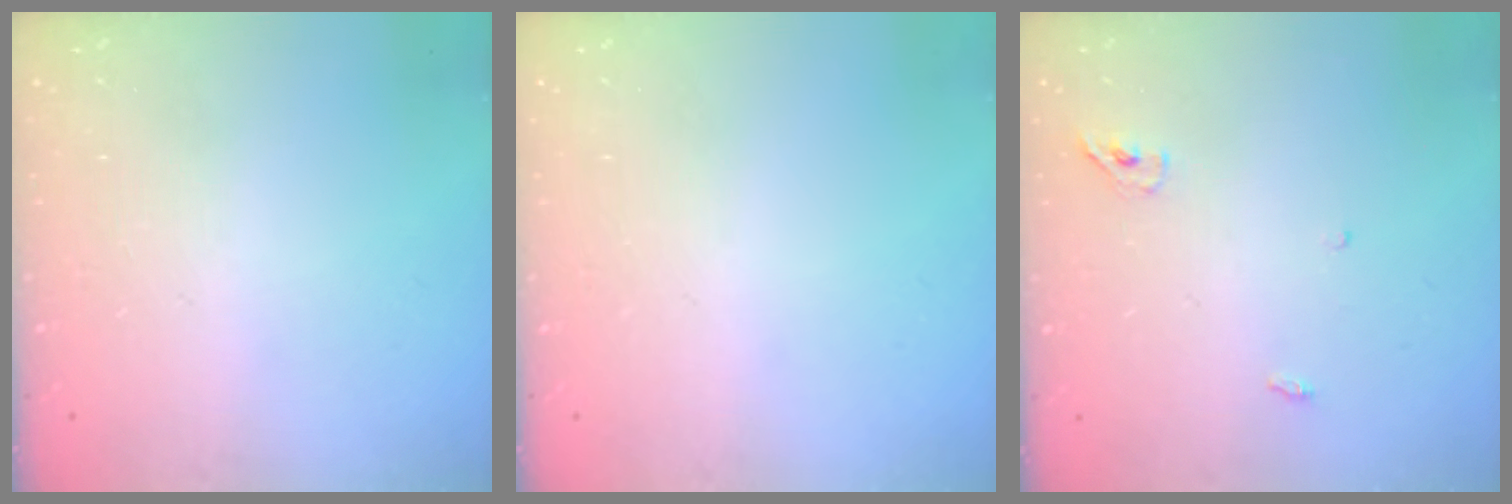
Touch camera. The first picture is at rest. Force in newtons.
{"total": 0.0}
{"total": 3.7, "press": 3.6, "slide": 1.0}